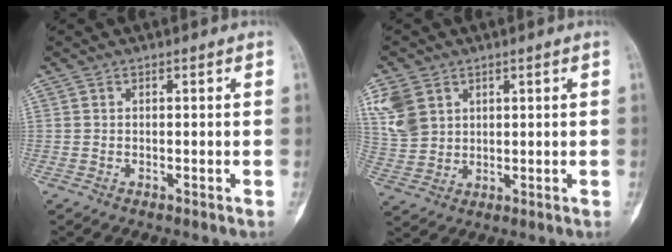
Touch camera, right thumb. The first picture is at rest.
{"total": 8.2, "force": [3.7, 6.1, 4.1], "torque": [-0.078, -0.005, 0.088]}